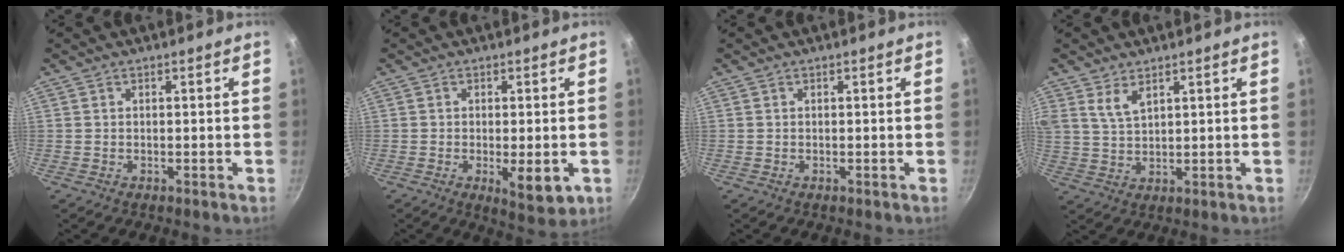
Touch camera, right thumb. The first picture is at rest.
{"total": 6.6, "force": [-1.7, 2.4, 6.0], "torque": [-0.083, -0.016, -0.020]}
{"total": 0.0}
{"total": 4.1, "force": [2.6, 1.8, 2.5], "torque": [-0.046, -0.015, 0.059]}